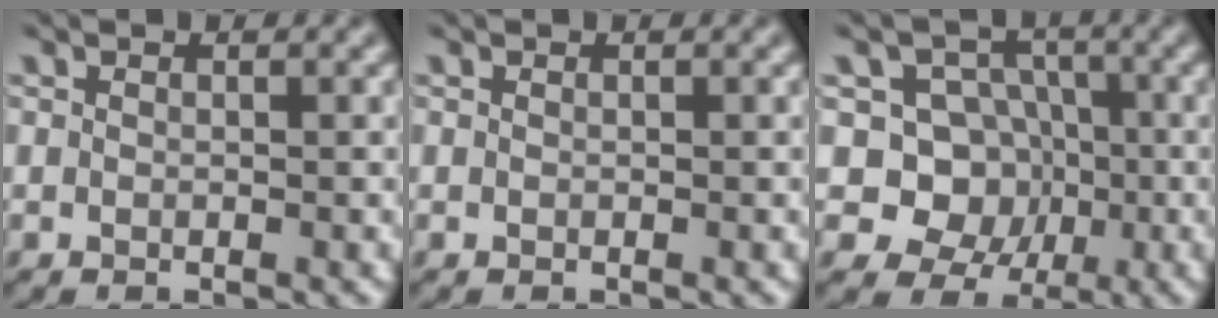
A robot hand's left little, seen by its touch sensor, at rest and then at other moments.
{"total": 0.0}
{"total": 7.1, "force": [-0.7, 6.4, 3.0], "torque": [-0.029, 0.011, -0.041]}